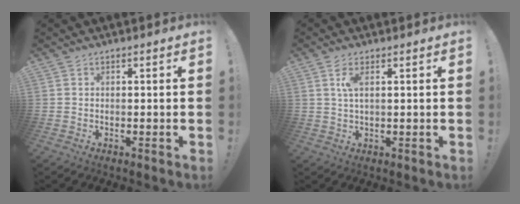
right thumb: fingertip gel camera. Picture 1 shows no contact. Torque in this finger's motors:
{"motor_torque": [0.02, 0.03, 0.20, -0.11, 0.01]}